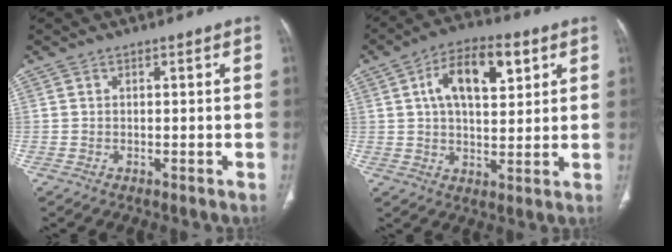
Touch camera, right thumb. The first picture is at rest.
{"total": 13.1, "force": [4.5, 6.6, 10.3], "torque": [-0.150, 0.003, 0.071]}